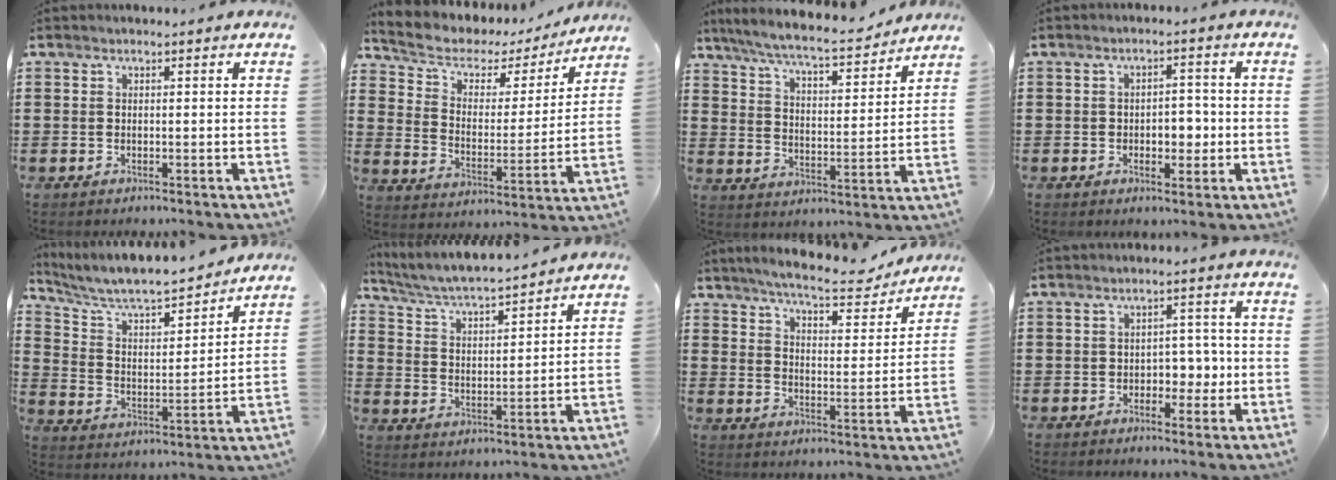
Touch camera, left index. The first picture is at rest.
{"total": 4.5, "force": [3.3, 2.7, 1.6], "torque": [-0.058, -0.020, 0.048]}
{"total": 7.2, "force": [6.6, 0.3, 2.9], "torque": [-0.083, -0.041, 0.112]}
{"total": 4.0, "force": [-0.9, 2.5, 3.1], "torque": [-0.045, 0.001, -0.024]}
{"total": 6.5, "force": [5.9, 1.0, 2.4], "torque": [-0.076, -0.046, 0.096]}
{"total": 4.8, "force": [4.5, 0.0, 1.5], "torque": [-0.052, -0.033, 0.073]}
{"total": 6.8, "force": [6.2, 0.4, 2.6], "torque": [-0.061, -0.041, 0.102]}
{"total": 4.2, "force": [-0.9, 3.1, 2.6], "torque": [-0.043, 0.001, -0.026]}